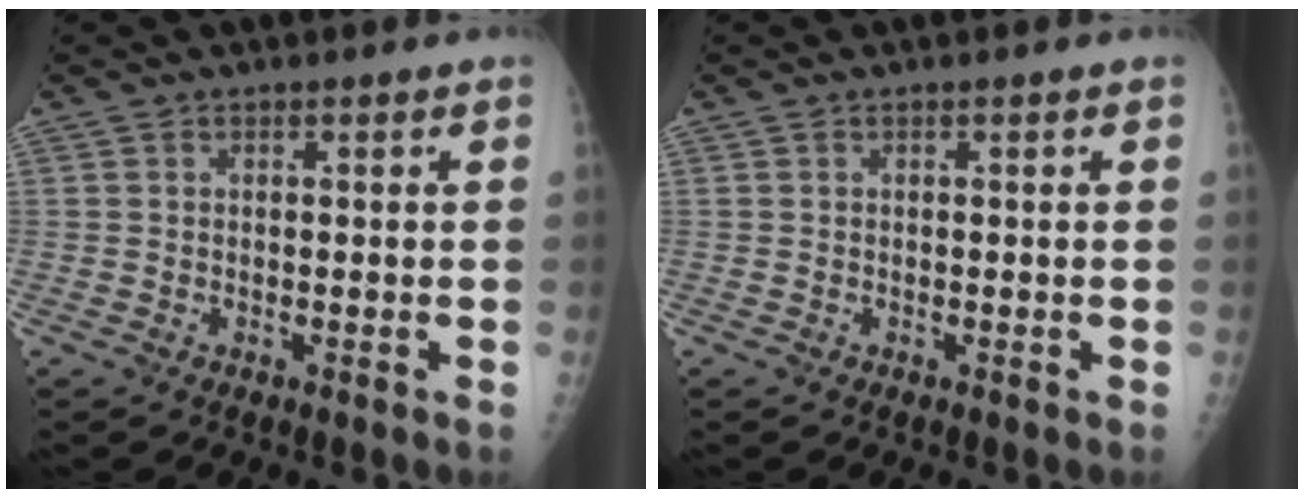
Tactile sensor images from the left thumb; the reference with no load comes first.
{"total": 0.0}